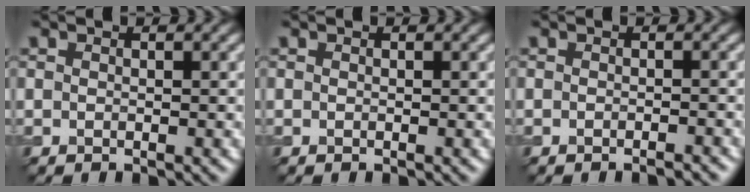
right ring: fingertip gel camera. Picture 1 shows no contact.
{"total": 0.0}
{"total": 0.9, "force": [-0.8, 0.1, 0.5], "torque": [-0.005, 0.000, -0.012]}